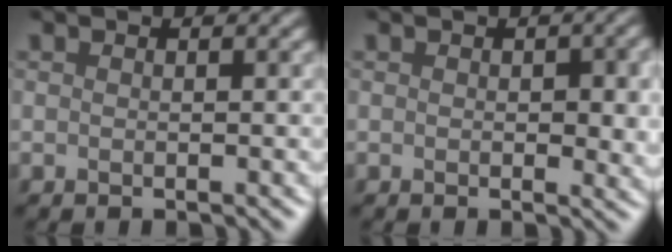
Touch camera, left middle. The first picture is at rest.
{"total": 2.2, "force": [0.0, 0.4, 2.2], "torque": [-0.047, 0.004, 0.014]}